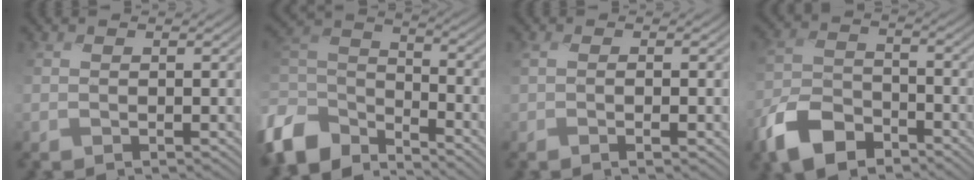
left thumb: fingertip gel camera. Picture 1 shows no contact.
{"total": 11.8, "force": [-8.2, 6.5, 5.5], "torque": [-0.168, -0.012, -0.172]}
{"total": 2.6, "force": [-0.4, 0.5, 2.5], "torque": [-0.051, -0.003, -0.010]}
{"total": 8.2, "force": [-5.5, 4.3, 4.3], "torque": [-0.094, -0.006, -0.124]}